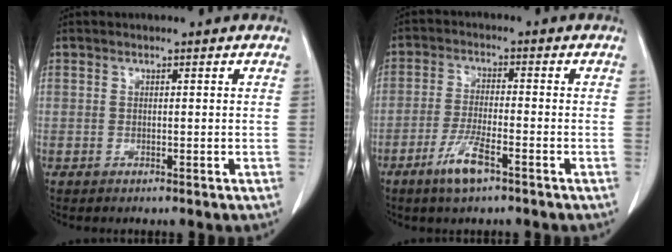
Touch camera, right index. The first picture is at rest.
{"total": 5.8, "force": [-3.4, 0.9, 4.5], "torque": [-0.091, -0.004, -0.062]}